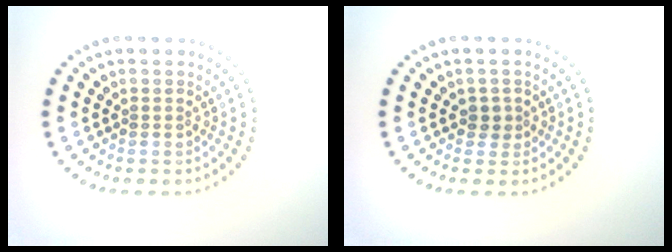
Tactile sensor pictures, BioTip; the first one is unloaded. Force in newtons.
{"total": 1.2, "press": 0.9, "slide": 0.7}